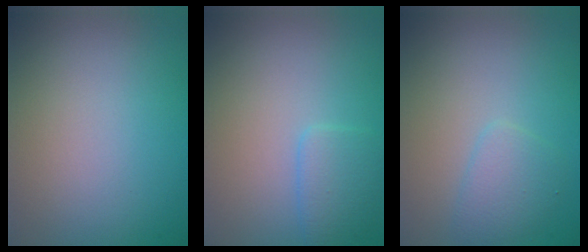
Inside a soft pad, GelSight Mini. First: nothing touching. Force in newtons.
{"total": 2.0, "press": 2.0, "slide": 0.1}
{"total": 1.9, "press": 1.9, "slide": 0.0}